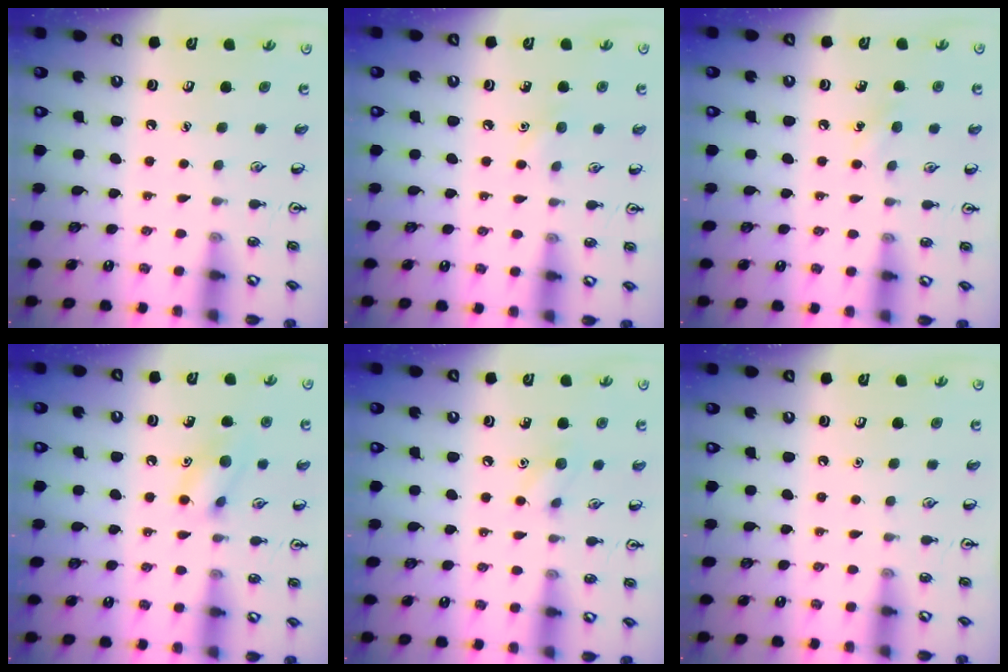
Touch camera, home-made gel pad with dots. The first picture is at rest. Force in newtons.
{"total": 5.7, "press": 5.5, "slide": 1.8}
{"total": 5.8, "press": 5.5, "slide": 1.9}
{"total": 9.5, "press": 9.4, "slide": 1.5}
{"total": 6.8, "press": 6.5, "slide": 1.9}
{"total": 0.0}